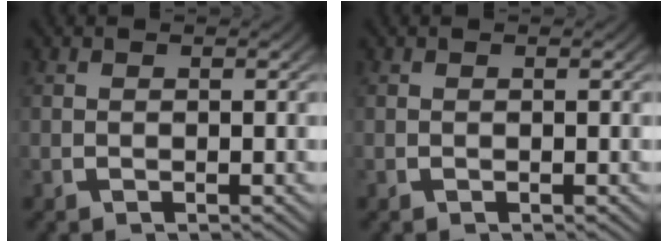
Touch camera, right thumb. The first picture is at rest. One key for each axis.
{"total": 0.0}